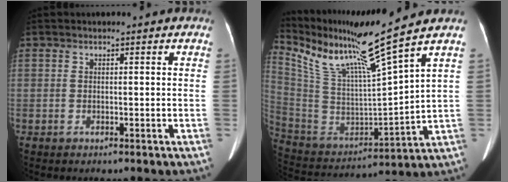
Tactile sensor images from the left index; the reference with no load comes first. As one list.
[{"total": 16.7, "force": [12.4, -1.2, 11.1], "torque": [-0.220, -0.008, 0.240]}]